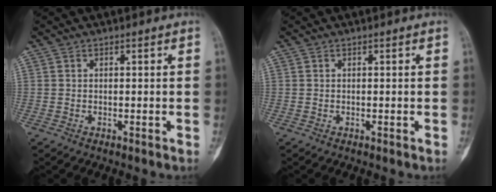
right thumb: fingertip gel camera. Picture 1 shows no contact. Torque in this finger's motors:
{"motor_torque": [0.04, 0.02, 0.00, 0.00, 0.02]}